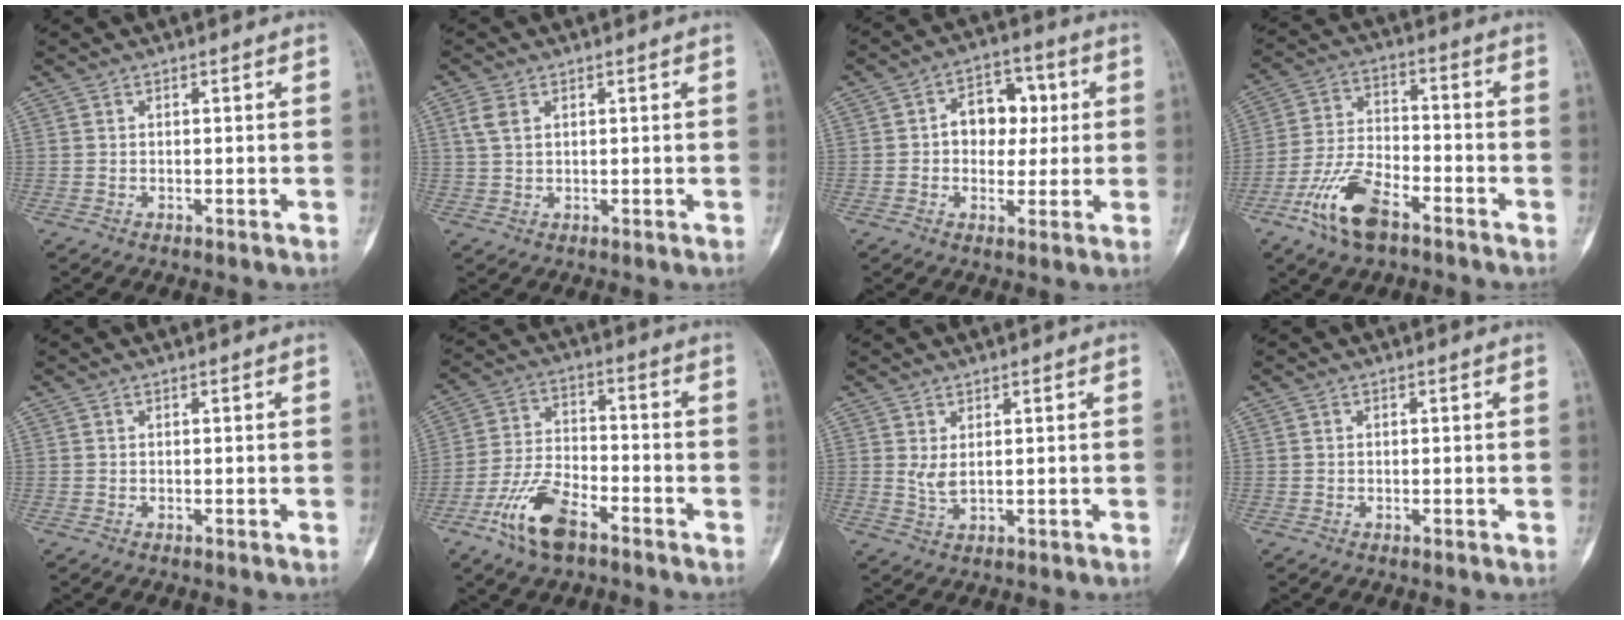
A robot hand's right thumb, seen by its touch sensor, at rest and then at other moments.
{"total": 3.4, "force": [1.3, 2.1, 2.4], "torque": [-0.056, 0.004, 0.030]}
{"total": 9.6, "force": [1.2, 7.1, 6.4], "torque": [-0.047, 0.017, 0.013]}
{"total": 12.0, "force": [-6.8, 5.4, 8.2], "torque": [-0.167, 0.032, -0.132]}
{"total": 0.0}
{"total": 11.4, "force": [-6.6, 5.1, 7.8], "torque": [-0.158, 0.030, -0.127]}
{"total": 2.5, "force": [0.7, 0.9, 2.2], "torque": [-0.043, -0.008, 0.020]}
{"total": 0.0}